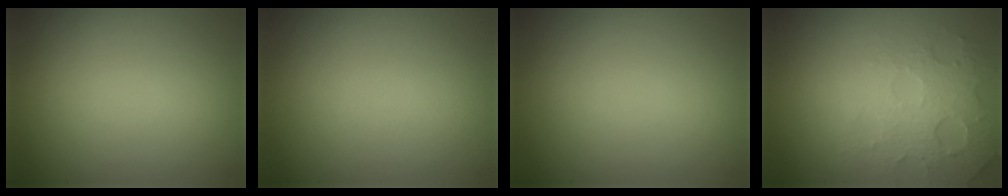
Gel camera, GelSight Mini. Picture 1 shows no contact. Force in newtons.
{"total": 0.0}
{"total": 0.0}
{"total": 5.0, "press": 3.3, "slide": 3.7}